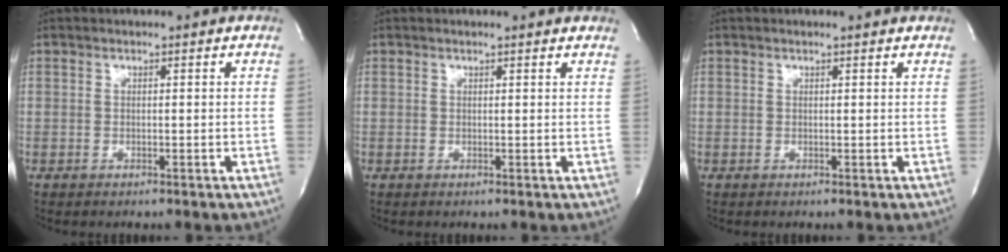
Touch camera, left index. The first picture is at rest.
{"total": 2.3, "force": [2.2, 0.2, 0.7], "torque": [-0.016, 0.004, 0.013]}
{"total": 0.9, "force": [0.9, -0.1, 0.2], "torque": [-0.013, 0.000, 0.007]}